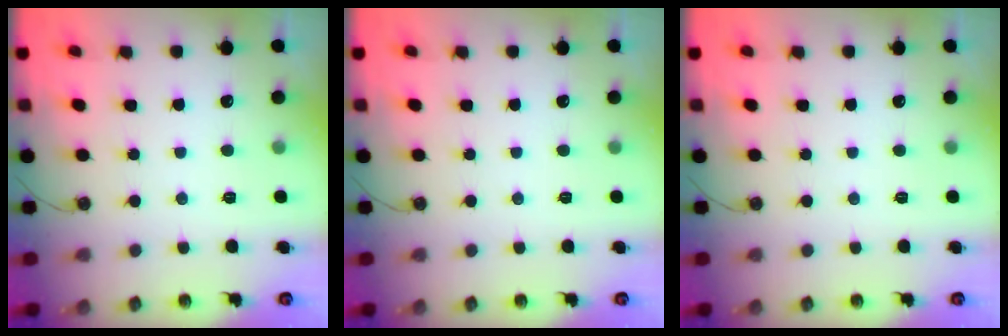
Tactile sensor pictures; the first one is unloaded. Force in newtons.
{"total": 0.0}
{"total": 0.0}